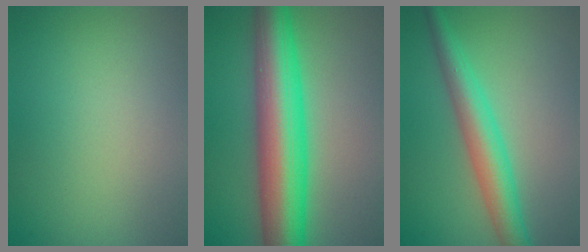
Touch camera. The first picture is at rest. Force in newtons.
{"total": 10.6, "press": 10.6, "slide": 0.1}
{"total": 4.9, "press": 4.9, "slide": 0.1}